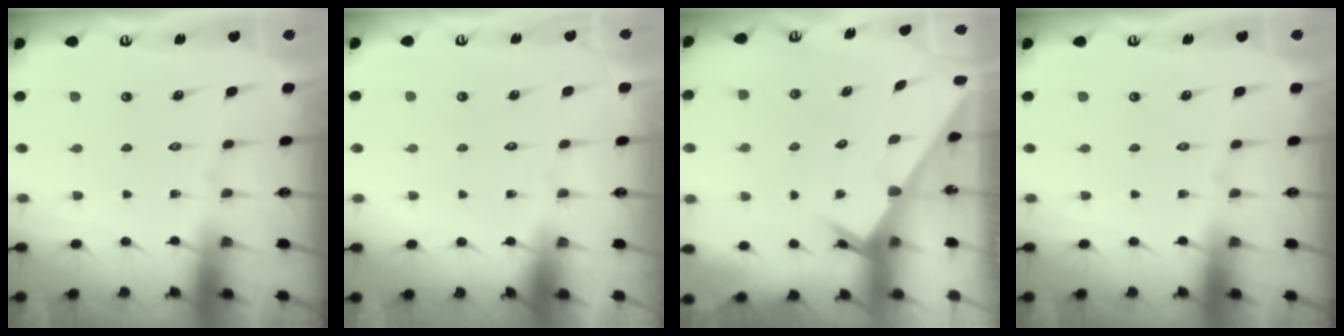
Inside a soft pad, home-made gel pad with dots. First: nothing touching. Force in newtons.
{"total": 1.6, "press": 1.6, "slide": 0.1}
{"total": 2.5, "press": 2.5, "slide": 0.1}
{"total": 0.0}